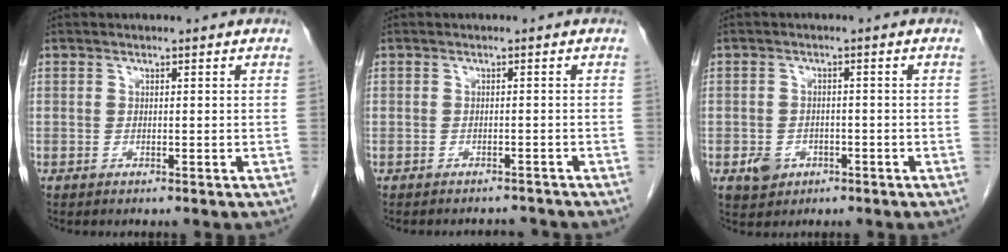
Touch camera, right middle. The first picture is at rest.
{"total": 3.3, "force": [-3.1, 1.2, -0.3], "torque": [0.009, 0.002, -0.042]}
{"total": 3.4, "force": [-1.5, 2.8, 1.3], "torque": [-0.019, 0.005, -0.017]}